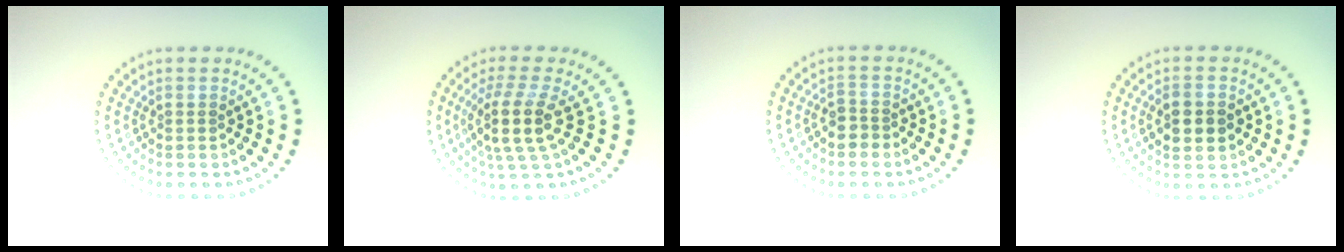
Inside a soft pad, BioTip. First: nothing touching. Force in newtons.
{"total": 4.2, "press": 3.2, "slide": 2.7}
{"total": 1.9, "press": 1.6, "slide": 0.9}
{"total": 2.6, "press": 2.6, "slide": 0.2}